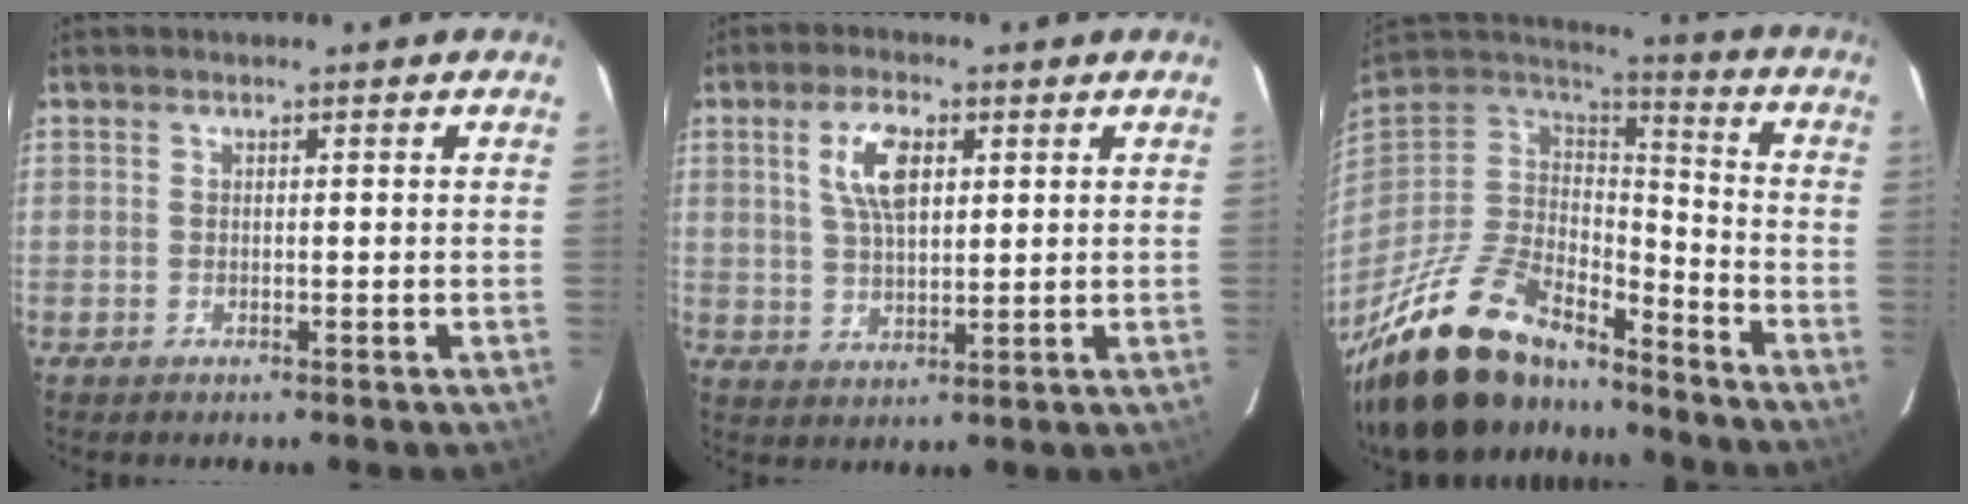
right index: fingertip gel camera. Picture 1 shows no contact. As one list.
[{"total": 7.5, "force": [2.7, 3.5, 6.1], "torque": [-0.116, 0.010, 0.052]}, {"total": 26.6, "force": [-19.9, 10.7, 14.0], "torque": [-0.289, -0.015, -0.329]}]